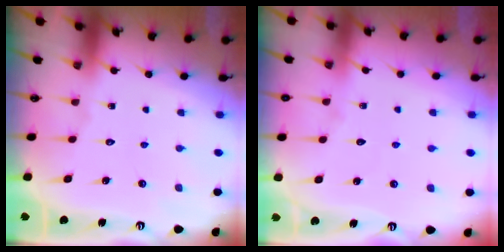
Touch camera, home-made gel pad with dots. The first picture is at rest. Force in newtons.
{"total": 3.2, "press": 3.2, "slide": 0.4}